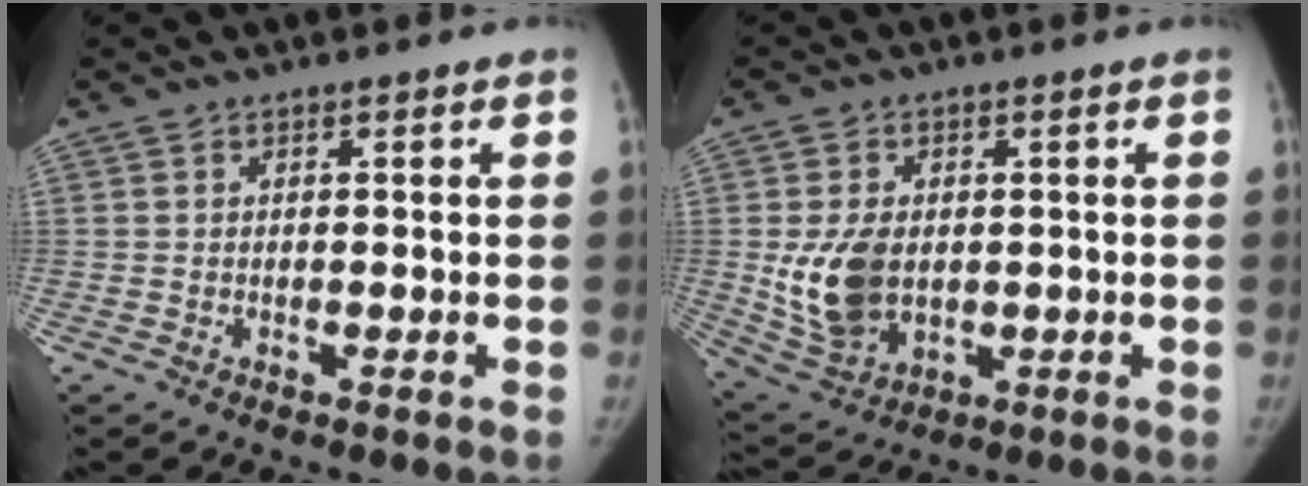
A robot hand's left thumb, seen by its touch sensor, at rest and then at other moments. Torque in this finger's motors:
{"motor_torque": [-0.71, 1.10, 0.97, -0.82, 0.11]}